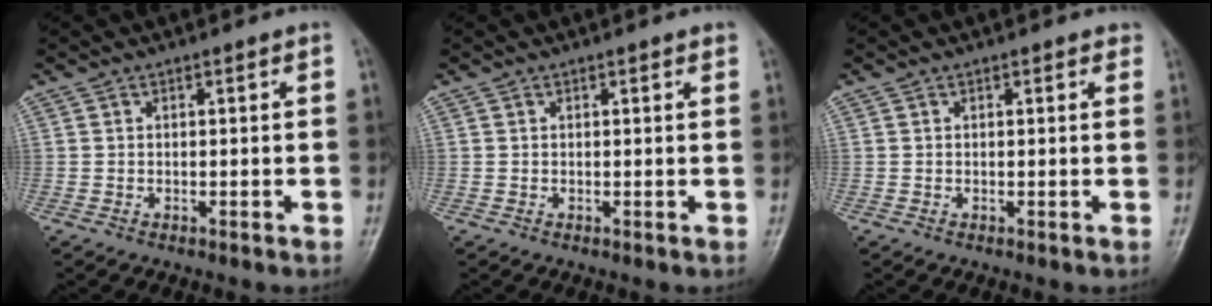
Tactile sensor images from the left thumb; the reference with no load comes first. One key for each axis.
{"total": 1.0, "fx": 0.6, "fy": 0.2, "fz": 0.7, "tx": -0.009, "ty": 0.001, "tz": 0.005}
{"total": 0.8, "fx": 0.5, "fy": 0.4, "fz": 0.5, "tx": -0.003, "ty": -0.001, "tz": 0.001}